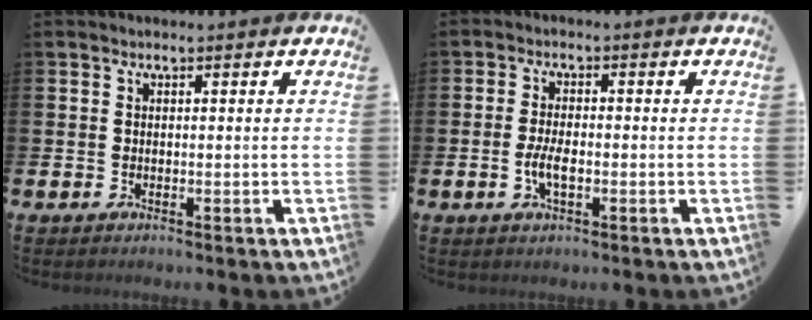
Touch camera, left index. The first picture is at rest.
{"total": 3.3, "force": [-0.8, 1.3, 3.0], "torque": [-0.052, -0.002, -0.019]}